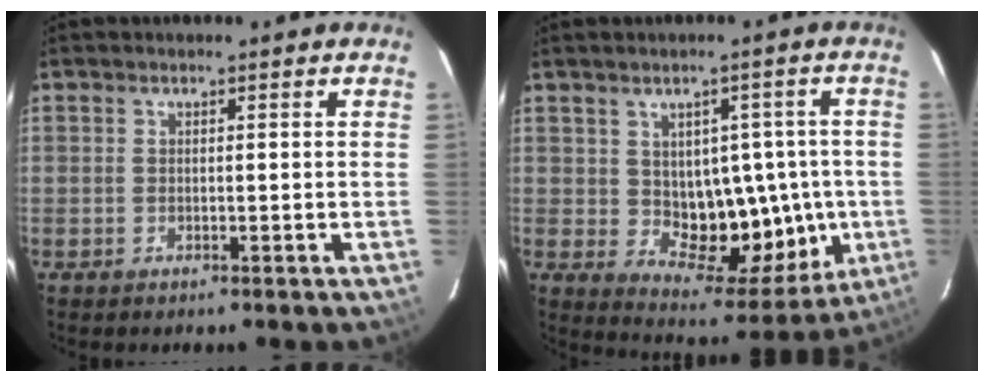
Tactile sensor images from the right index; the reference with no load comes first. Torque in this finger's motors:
{"motor_torque": [0.34, -0.02, 0.22, 0.04]}